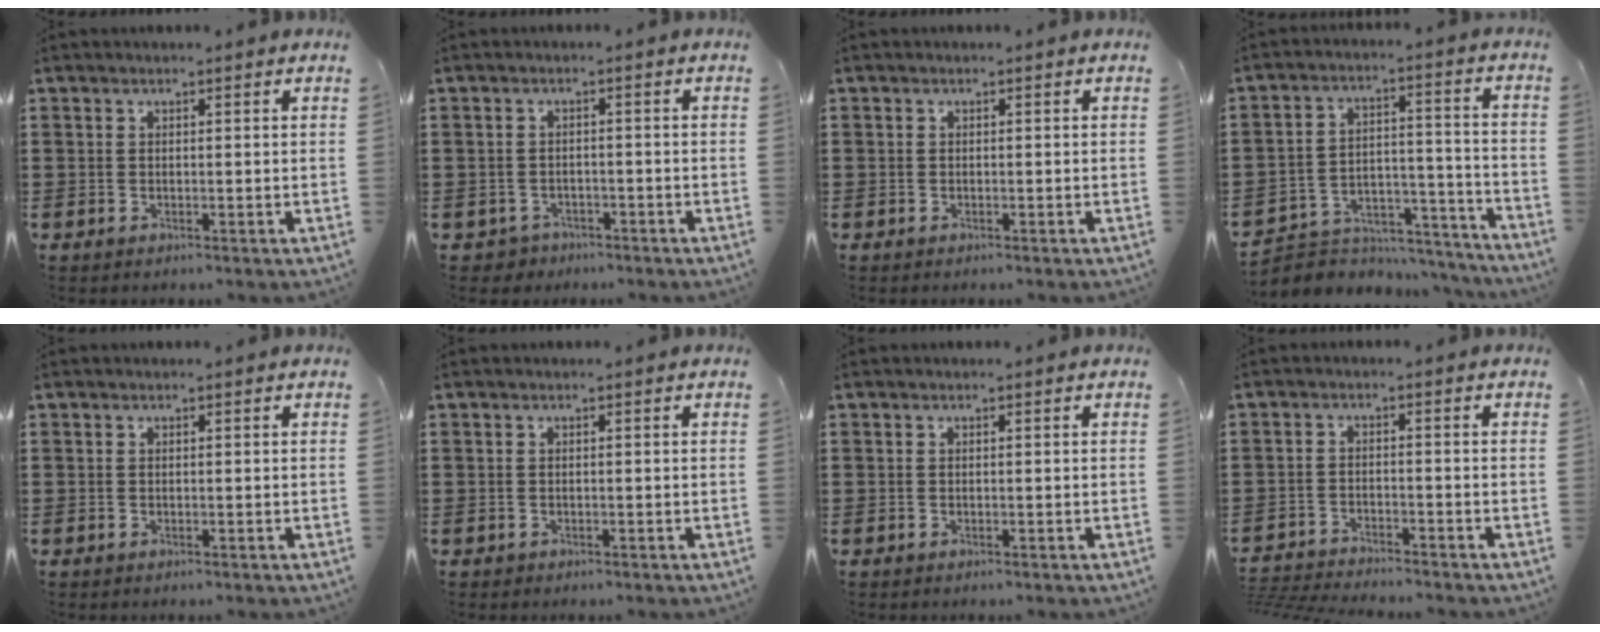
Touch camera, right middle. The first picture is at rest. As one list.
[{"total": 1.8, "force": [-1.6, 0.8, -0.2], "torque": [-0.006, -0.001, -0.036]}, {"total": 0.5, "force": [-0.3, 0.4, -0.1], "torque": [0.000, 0.002, -0.006]}, {"total": 4.5, "force": [-4.2, 1.8, 0.3], "torque": [-0.011, 0.008, -0.085]}, {"total": 0.0}, {"total": 0.0}, {"total": 0.0}, {"total": 3.3, "force": [-3.3, -0.1, 0.1], "torque": [-0.013, -0.004, -0.072]}]